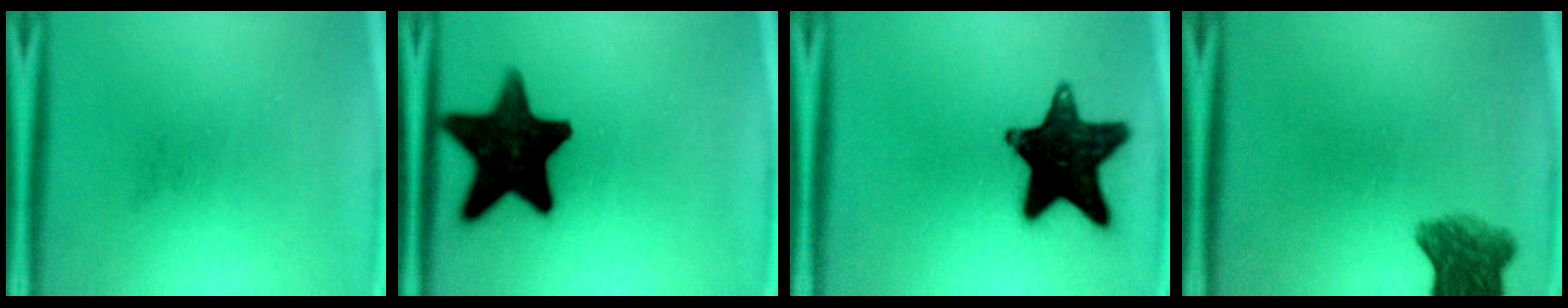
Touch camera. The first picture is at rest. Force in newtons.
{"total": 17.9}
{"total": 16.8}
{"total": 6.2}